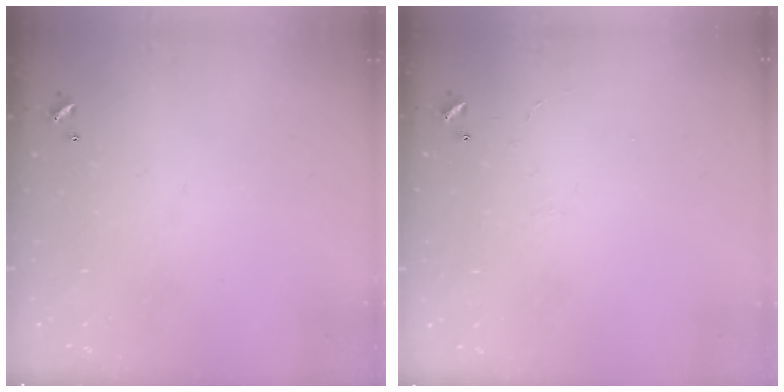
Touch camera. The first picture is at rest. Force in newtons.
{"total": 0.9, "press": 0.7, "slide": 0.5}